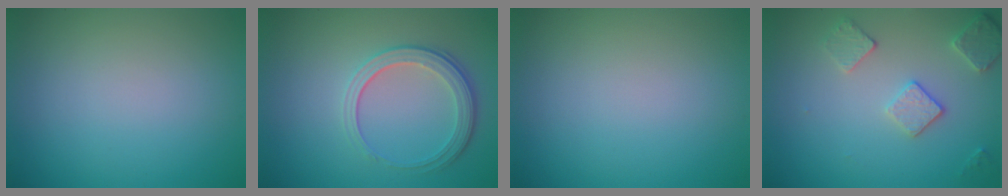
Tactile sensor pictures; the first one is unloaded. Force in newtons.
{"total": 3.7, "press": 2.8, "slide": 2.3}
{"total": 0.0}
{"total": 2.7, "press": 2.7, "slide": 0.7}